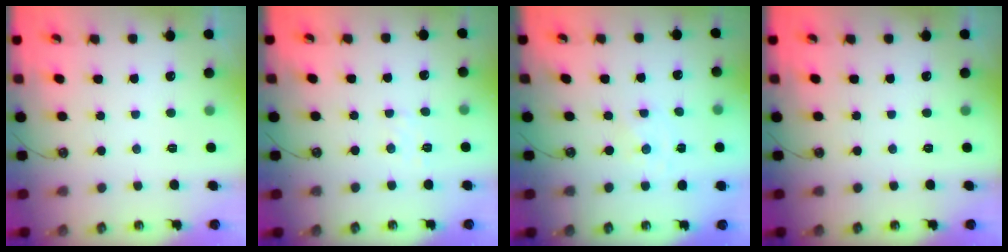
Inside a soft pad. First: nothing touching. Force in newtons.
{"total": 4.5, "press": 4.5, "slide": 0.6}
{"total": 0.0}
{"total": 0.0}